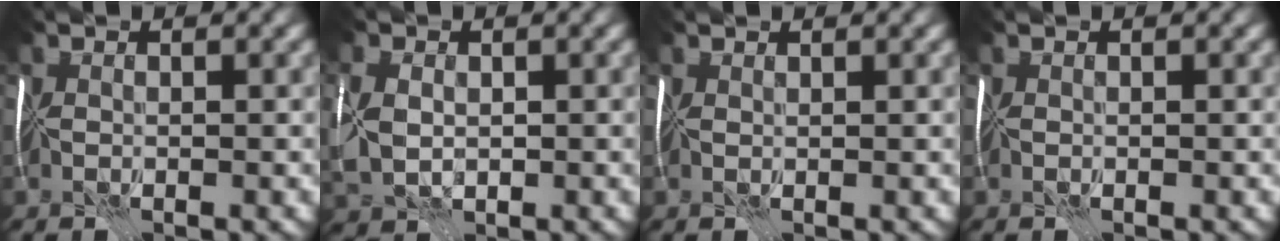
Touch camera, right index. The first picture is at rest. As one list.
[{"total": 4.8, "force": [-0.2, 3.5, 3.4], "torque": [-0.092, -0.001, -0.007]}, {"total": 0.8, "force": [0.8, -0.2, 0.0], "torque": [-0.003, -0.001, 0.010]}, {"total": 0.0}]